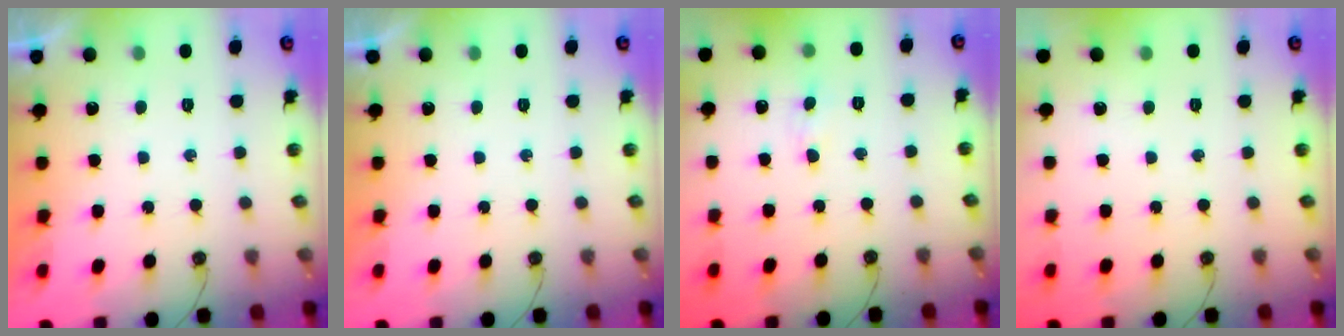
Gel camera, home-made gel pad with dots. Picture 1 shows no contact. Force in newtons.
{"total": 0.0}
{"total": 4.1, "press": 4.1, "slide": 0.7}
{"total": 0.0}